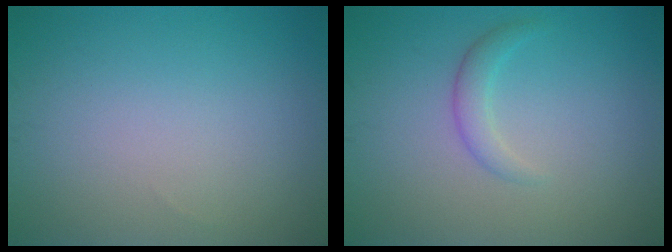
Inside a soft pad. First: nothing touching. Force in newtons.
{"total": 1.6, "press": 1.6, "slide": 0.1}